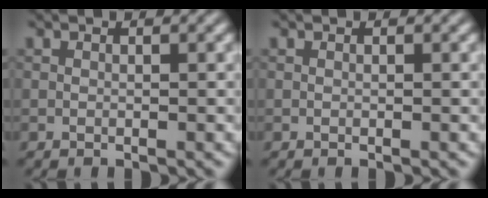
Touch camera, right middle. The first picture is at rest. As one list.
[{"total": 0.0}]